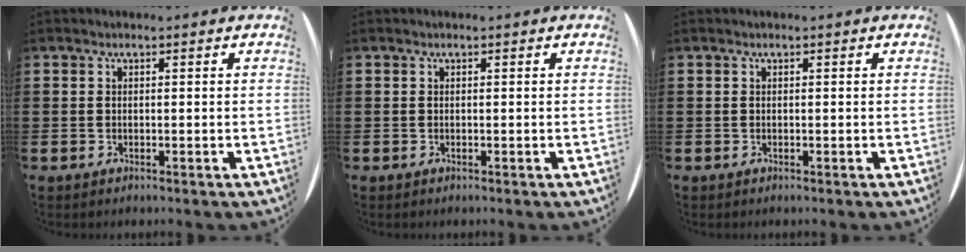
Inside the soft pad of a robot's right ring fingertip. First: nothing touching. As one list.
[{"total": 0.0}, {"total": 0.0}]